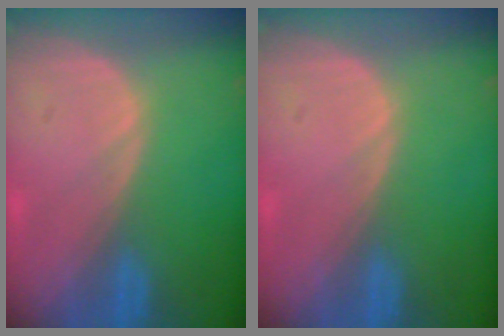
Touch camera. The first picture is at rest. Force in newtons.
{"total": 0.0}